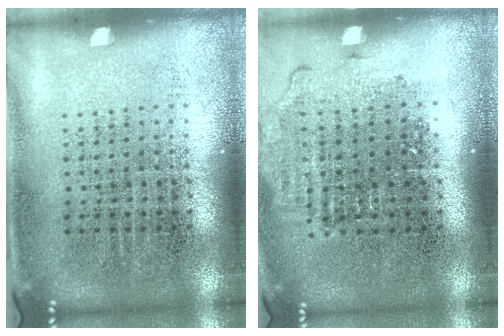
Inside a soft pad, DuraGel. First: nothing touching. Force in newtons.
{"total": 1.3, "press": 1.1, "slide": 0.6}